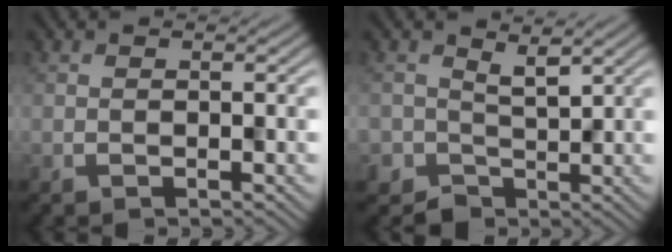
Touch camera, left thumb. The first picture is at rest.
{"total": 2.0, "force": [0.7, 1.9, 0.1], "torque": [-0.001, -0.010, 0.013]}